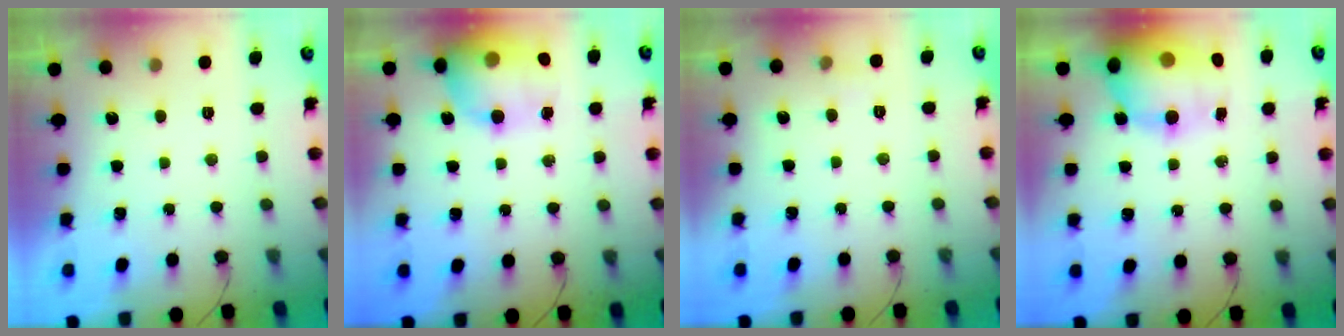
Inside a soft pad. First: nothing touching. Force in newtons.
{"total": 16.8, "press": 16.6, "slide": 2.3}
{"total": 6.7, "press": 2.8, "slide": 6.1}
{"total": 16.9, "press": 16.4, "slide": 3.9}